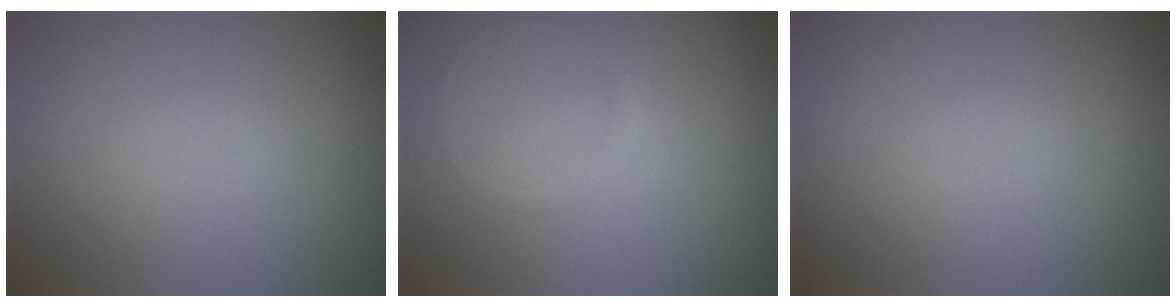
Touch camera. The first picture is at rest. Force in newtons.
{"total": 0.8, "press": 0.8, "slide": 0.0}
{"total": 0.0}